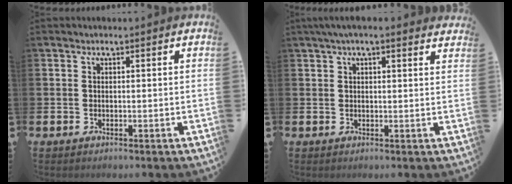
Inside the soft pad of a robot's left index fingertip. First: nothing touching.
{"total": 2.6, "force": [2.2, 0.3, 1.3], "torque": [-0.030, 0.000, 0.040]}